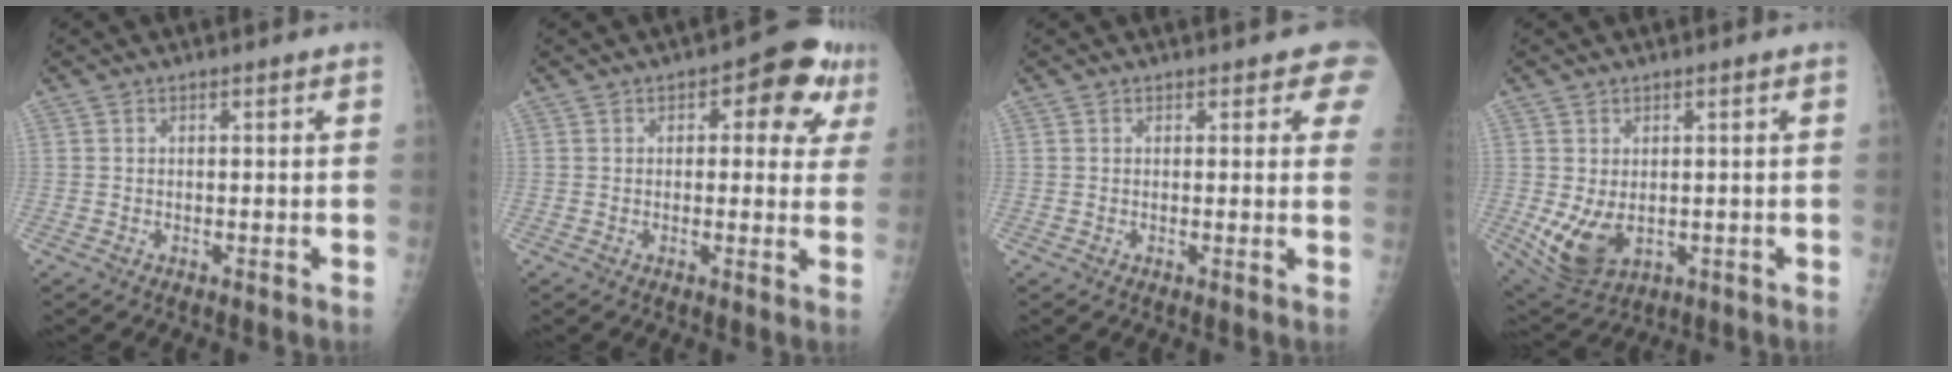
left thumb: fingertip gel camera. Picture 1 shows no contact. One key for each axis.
{"total": 10.1, "fx": 3.7, "fy": 5.1, "fz": 7.9, "tx": -0.052, "ty": 0.006, "tz": 0.036}
{"total": 4.1, "fx": 2.6, "fy": 1.7, "fz": 2.5, "tx": 0.004, "ty": -0.006, "tz": 0.020}
{"total": 8.0, "fx": -0.8, "fy": 5.1, "fz": 6.2, "tx": -0.109, "ty": -0.009, "tz": 0.004}